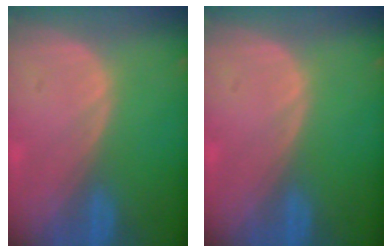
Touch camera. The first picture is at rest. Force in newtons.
{"total": 0.0}